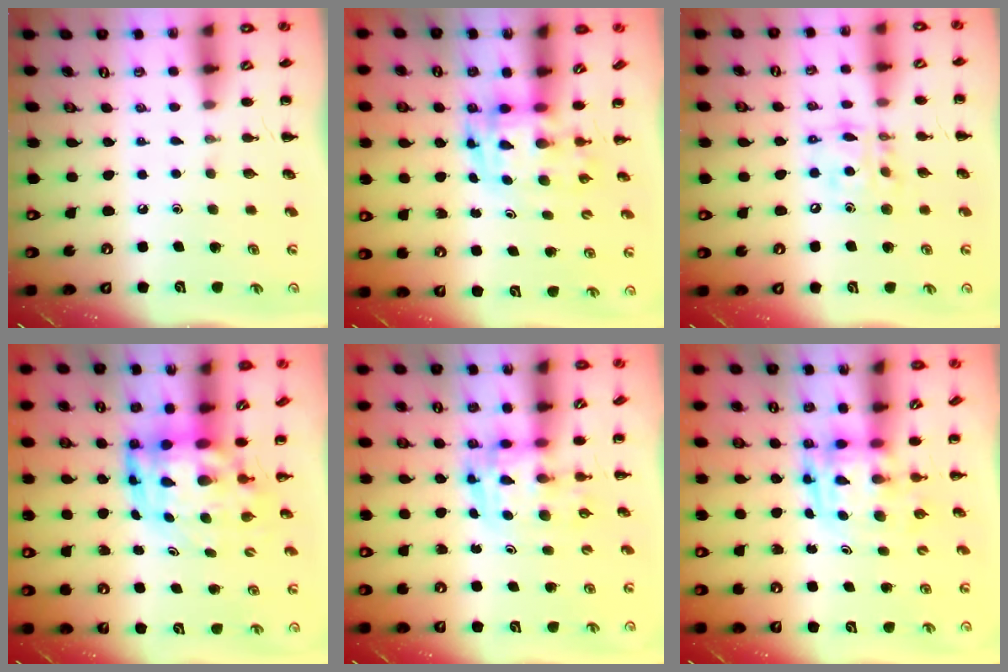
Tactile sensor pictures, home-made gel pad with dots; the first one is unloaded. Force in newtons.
{"total": 3.6, "press": 3.6, "slide": 0.7}
{"total": 13.0, "press": 12.7, "slide": 3.2}
{"total": 6.4, "press": 6.2, "slide": 1.6}
{"total": 3.6, "press": 3.5, "slide": 0.6}
{"total": 3.8, "press": 3.7, "slide": 0.7}